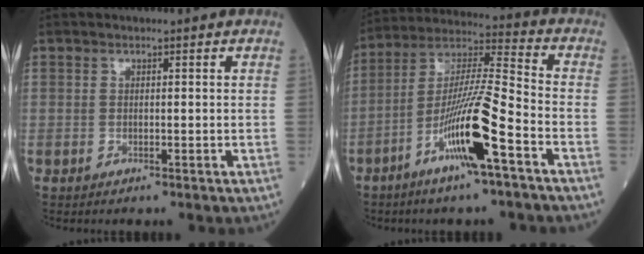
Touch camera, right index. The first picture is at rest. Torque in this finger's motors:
{"motor_torque": [1.98, -0.17, 1.06, 0.21]}